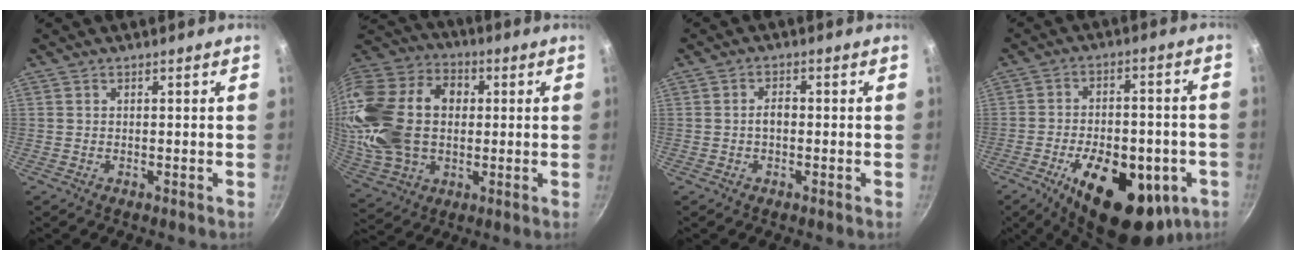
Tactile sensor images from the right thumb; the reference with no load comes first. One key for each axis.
{"total": 25.0, "fx": 1.9, "fy": 17.8, "fz": 17.5, "tx": -0.329, "ty": 0.029, "tz": 0.041}
{"total": 2.2, "fx": -0.3, "fy": 1.4, "fz": 1.7, "tx": -0.023, "ty": 0.011, "tz": -0.007}
{"total": 23.0, "fx": -8.8, "fy": 11.6, "fz": 17.8, "tx": -0.239, "ty": 0.018, "tz": -0.115}